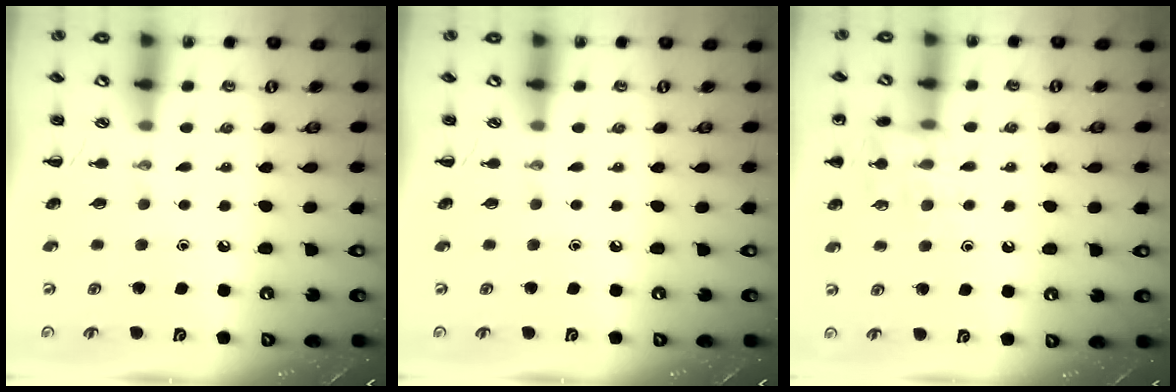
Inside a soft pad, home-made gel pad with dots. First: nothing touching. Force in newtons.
{"total": 0.0}
{"total": 13.3, "press": 13.2, "slide": 1.7}